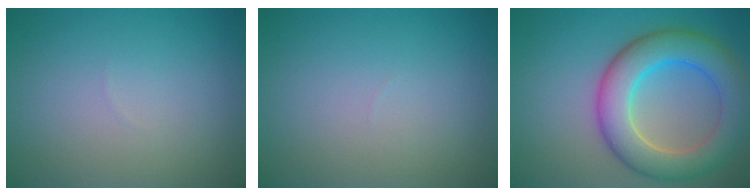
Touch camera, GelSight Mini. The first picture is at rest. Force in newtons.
{"total": 0.0}
{"total": 8.1, "press": 8.1, "slide": 0.7}